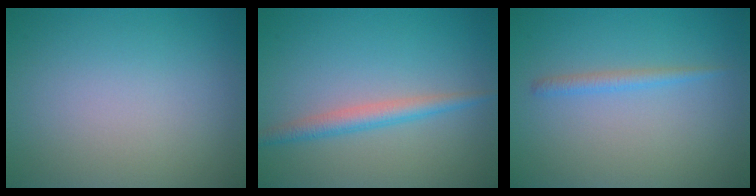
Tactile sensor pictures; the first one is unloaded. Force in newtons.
{"total": 2.3, "press": 2.3, "slide": 0.1}
{"total": 1.3, "press": 1.3, "slide": 0.0}